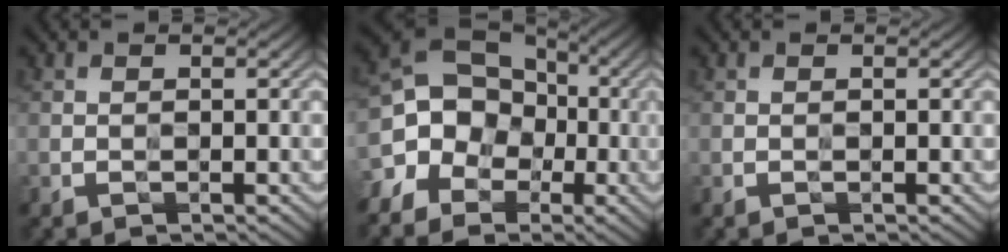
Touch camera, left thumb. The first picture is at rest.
{"total": 11.3, "force": [-2.7, 9.5, 5.5], "torque": [-0.122, -0.009, -0.076]}
{"total": 0.0}